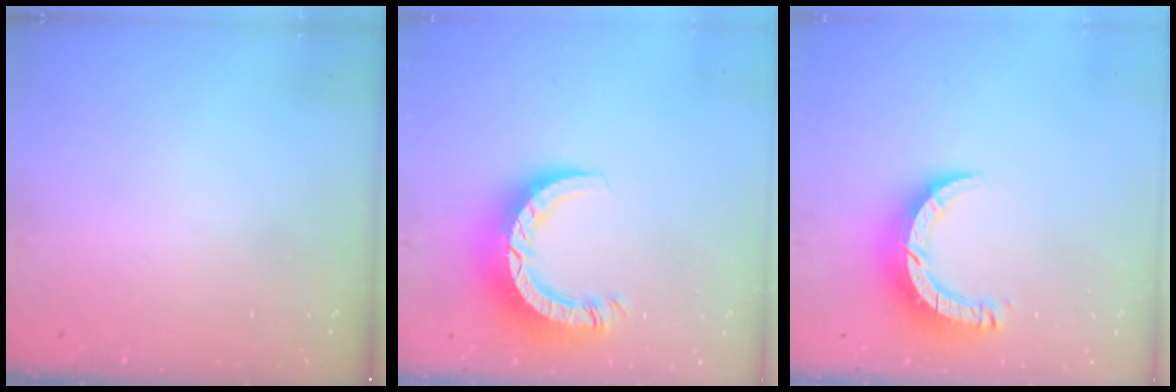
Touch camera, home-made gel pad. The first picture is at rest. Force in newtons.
{"total": 10.0, "press": 10.0, "slide": 1.1}
{"total": 9.3, "press": 9.2, "slide": 0.9}